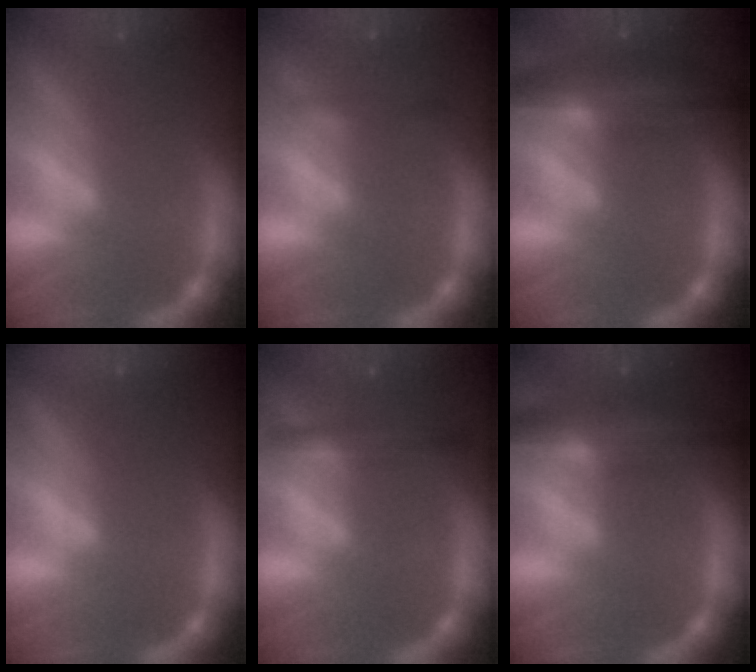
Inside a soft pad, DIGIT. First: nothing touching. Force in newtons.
{"total": 1.4}
{"total": 7.5}
{"total": 7.9}
{"total": 3.0}
{"total": 7.0}